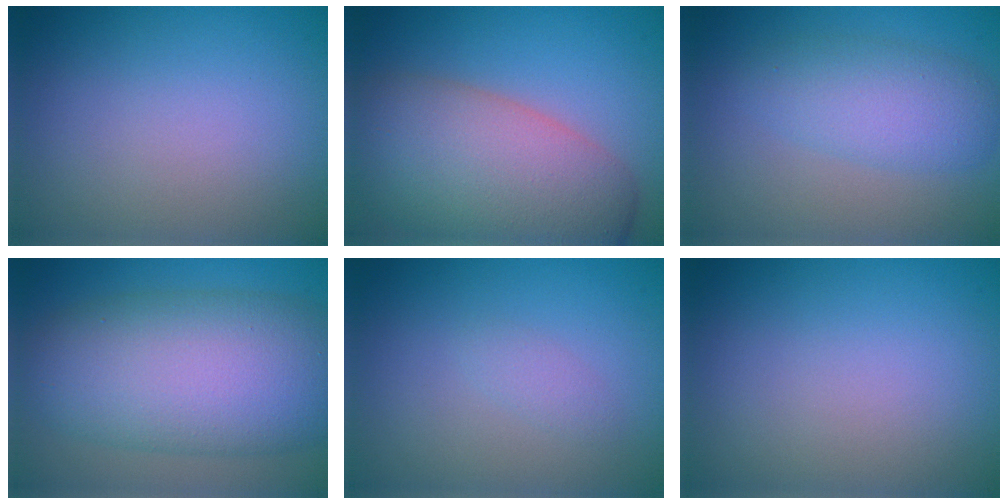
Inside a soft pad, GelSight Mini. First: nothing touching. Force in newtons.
{"total": 11.3, "press": 11.3, "slide": 0.8}
{"total": 4.0, "press": 4.0, "slide": 0.1}
{"total": 12.4, "press": 12.4, "slide": 0.2}
{"total": 0.9, "press": 0.9, "slide": 0.0}
{"total": 0.0}